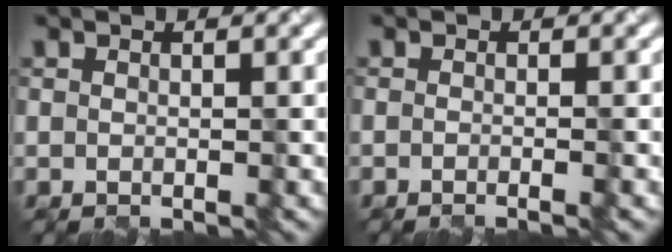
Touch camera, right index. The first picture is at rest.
{"total": 1.9, "force": [-0.6, 0.9, 1.6], "torque": [0.003, -0.002, -0.017]}